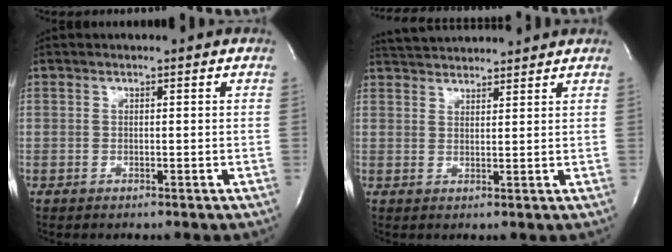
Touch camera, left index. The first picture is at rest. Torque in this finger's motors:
{"motor_torque": [0.18, -0.48, 0.13, 0.05]}